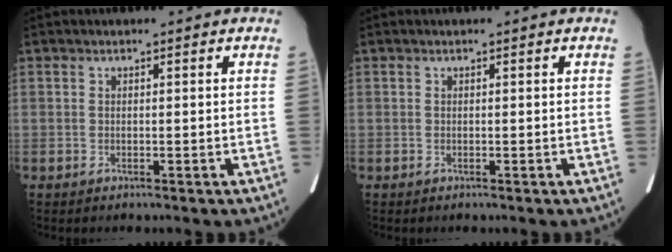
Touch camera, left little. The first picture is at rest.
{"total": 0.0}